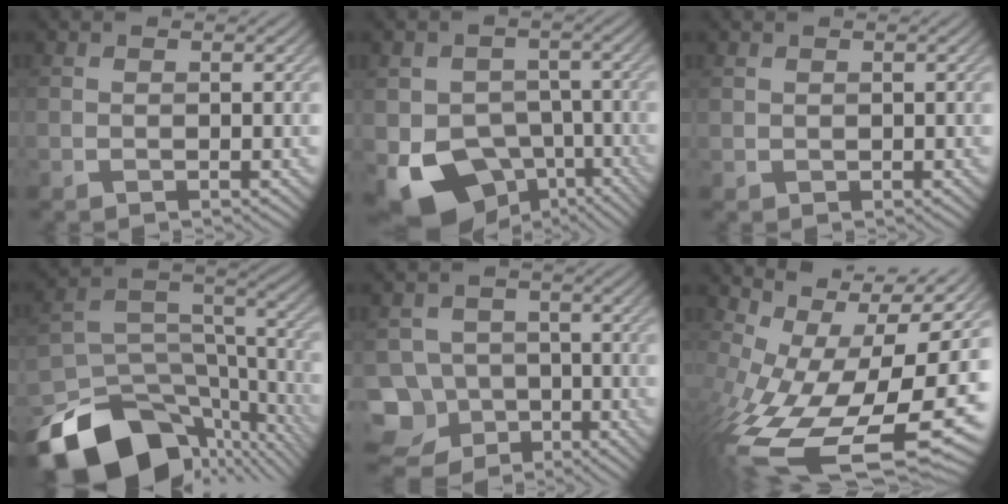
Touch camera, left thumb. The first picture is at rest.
{"total": 11.4, "force": [-5.8, 8.5, 5.0], "torque": [-0.092, -0.027, -0.095]}
{"total": 0.7, "force": [0.5, 0.4, 0.1], "torque": [-0.006, -0.001, 0.015]}
{"total": 18.1, "force": [-11.9, 9.5, 9.7], "torque": [-0.213, -0.043, -0.180]}
{"total": 10.9, "force": [-5.9, 8.9, 2.5], "torque": [-0.076, -0.026, -0.116]}
{"total": 17.0, "force": [-2.3, 8.8, 14.4], "torque": [-0.289, -0.043, -0.012]}